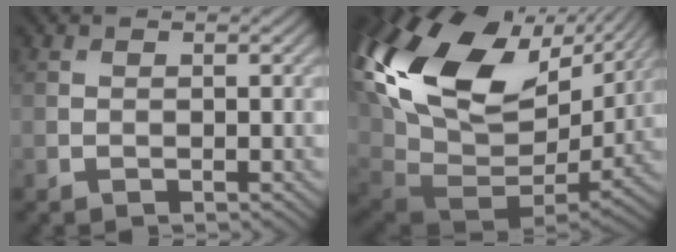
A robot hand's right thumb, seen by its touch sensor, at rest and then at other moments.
{"total": 22.5, "force": [7.6, 14.0, 15.9], "torque": [-0.338, 0.004, 0.158]}